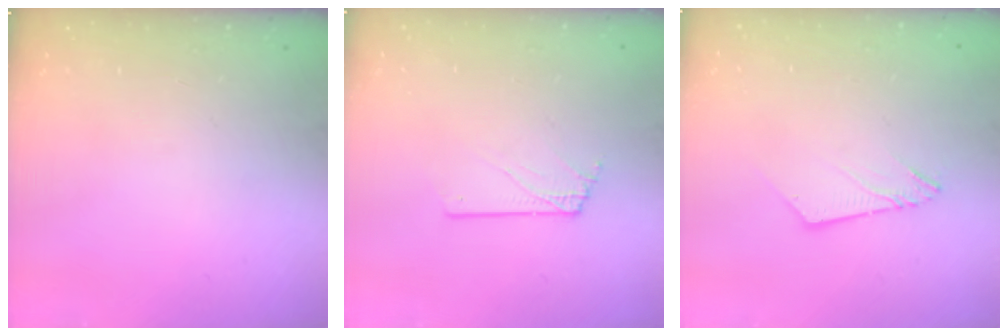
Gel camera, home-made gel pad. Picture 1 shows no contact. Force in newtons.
{"total": 1.3, "press": 1.3, "slide": 0.1}
{"total": 5.5, "press": 5.5, "slide": 0.4}